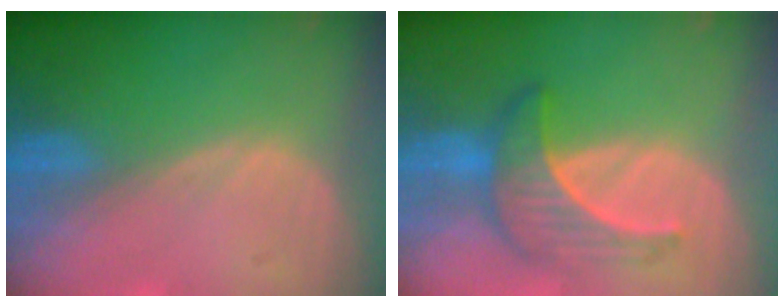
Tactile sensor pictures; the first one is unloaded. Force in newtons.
{"total": 6.8, "press": 6.4, "slide": 2.2}